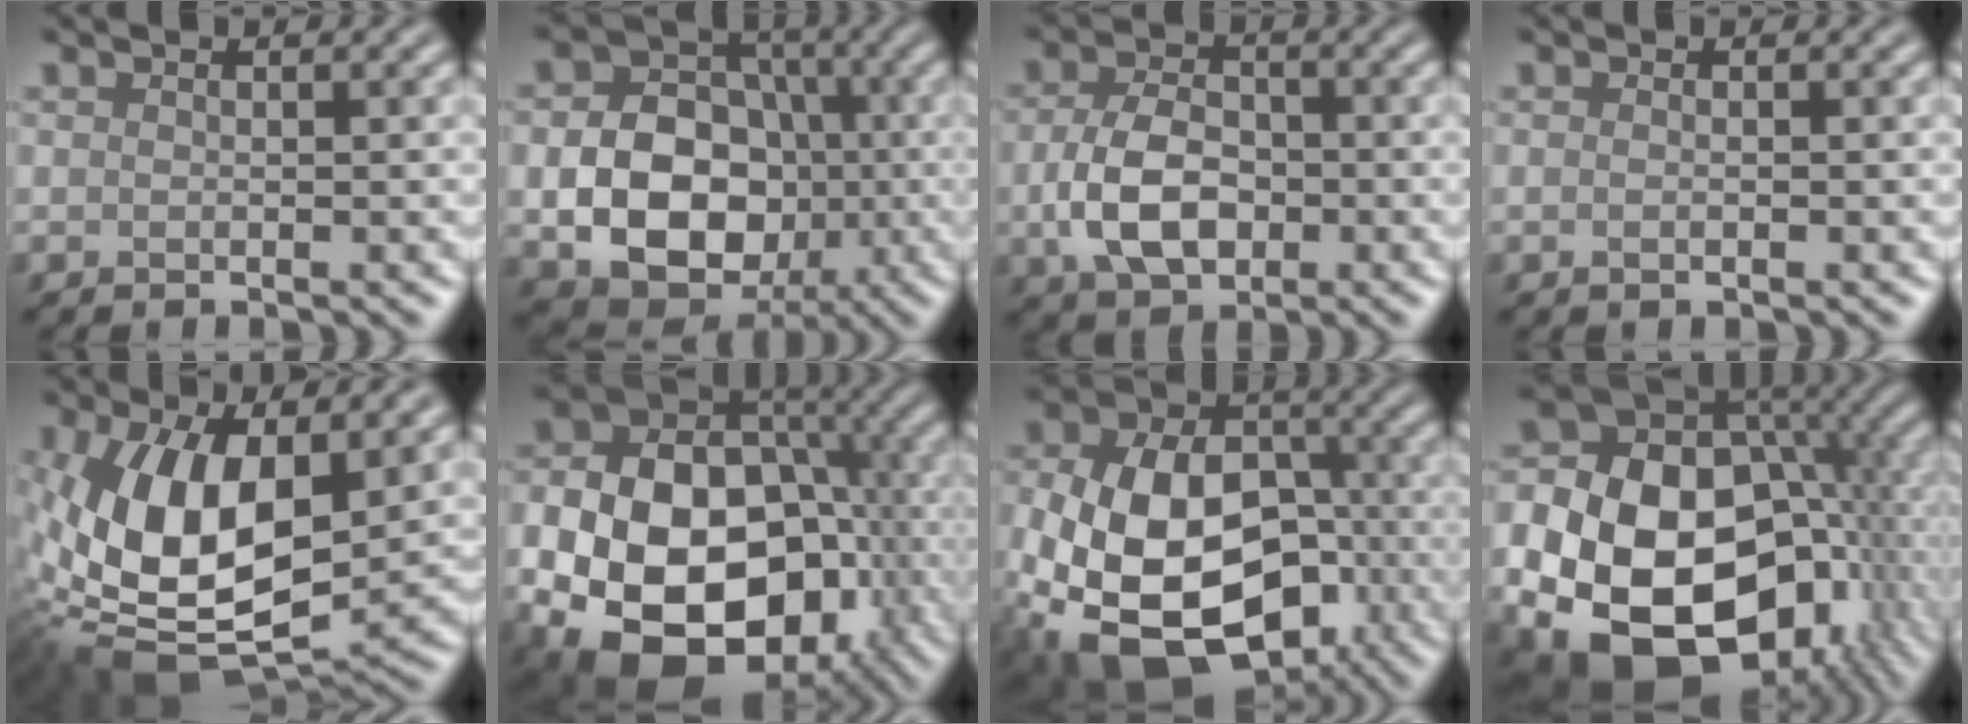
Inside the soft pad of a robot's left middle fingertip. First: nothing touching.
{"total": 9.9, "force": [-1.8, 7.7, 6.0], "torque": [-0.106, -0.010, -0.032]}
{"total": 5.8, "force": [-1.1, 3.9, 4.2], "torque": [-0.094, -0.006, -0.022]}
{"total": 0.6, "force": [-0.1, 0.2, 0.6], "torque": [-0.011, -0.005, -0.002]}
{"total": 12.8, "force": [1.0, 6.9, 10.7], "torque": [-0.215, -0.023, 0.019]}
{"total": 18.5, "force": [-5.7, 13.3, 11.5], "torque": [-0.196, -0.040, -0.086]}
{"total": 17.9, "force": [-5.8, 12.7, 11.2], "torque": [-0.201, -0.049, -0.096]}
{"total": 21.9, "force": [-5.4, 16.3, 13.6], "torque": [-0.253, -0.036, -0.080]}